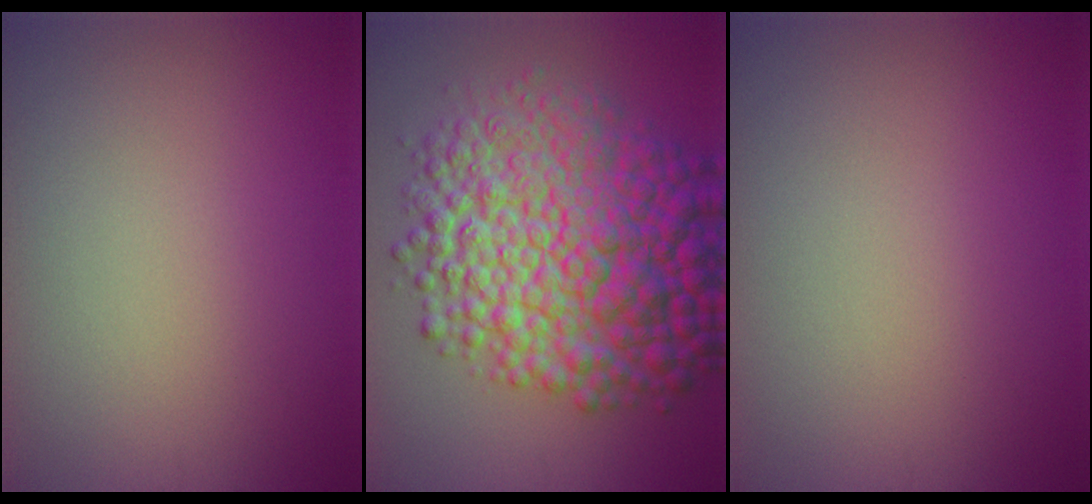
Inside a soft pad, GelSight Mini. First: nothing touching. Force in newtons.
{"total": 13.2, "press": 13.2, "slide": 0.2}
{"total": 0.0}